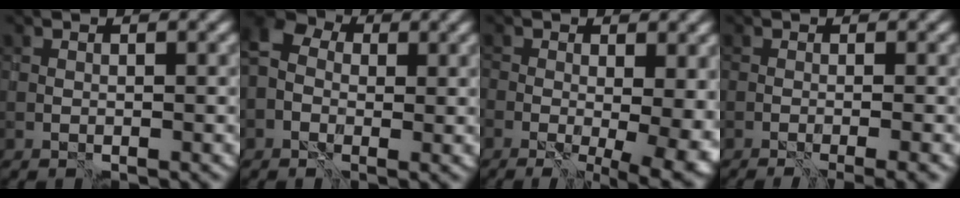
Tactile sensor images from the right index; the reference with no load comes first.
{"total": 4.7, "force": [-0.1, 3.8, 2.7], "torque": [-0.052, 0.016, -0.016]}
{"total": 9.7, "force": [-2.1, 4.6, 8.4], "torque": [-0.093, -0.013, -0.019]}
{"total": 3.2, "force": [-2.2, 0.0, 2.3], "torque": [-0.018, 0.012, -0.031]}